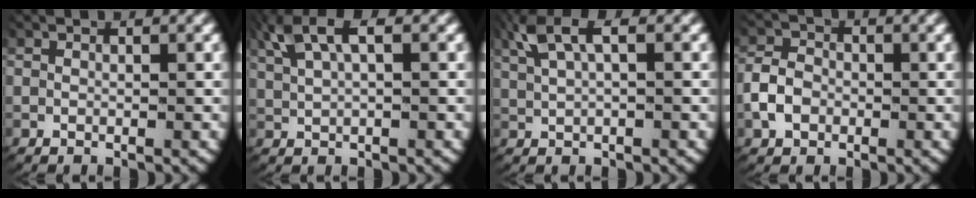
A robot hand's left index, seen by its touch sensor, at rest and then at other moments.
{"total": 4.9, "force": [2.9, 1.8, 3.6], "torque": [-0.075, 0.014, 0.051]}
{"total": 4.5, "force": [2.5, 1.6, 3.4], "torque": [-0.070, 0.014, 0.045]}
{"total": 3.1, "force": [-0.8, 2.6, 1.5], "torque": [-0.039, 0.000, -0.016]}